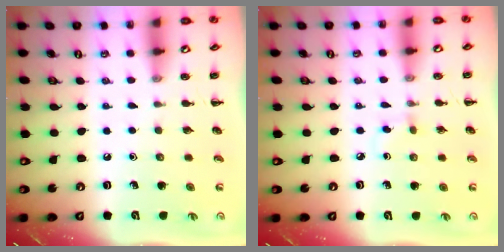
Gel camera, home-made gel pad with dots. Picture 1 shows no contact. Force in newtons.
{"total": 2.6, "press": 2.4, "slide": 1.2}